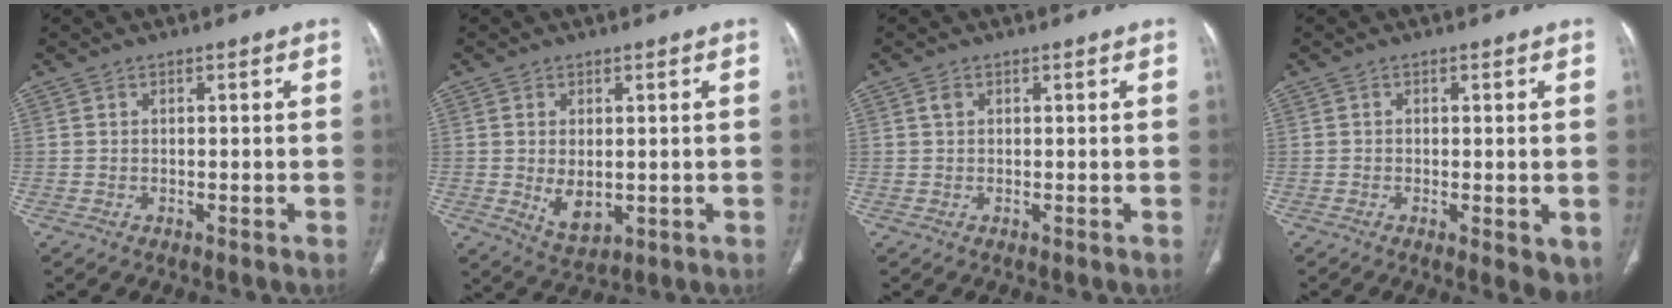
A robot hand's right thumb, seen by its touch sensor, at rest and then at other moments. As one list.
[{"total": 5.7, "force": [-0.4, 3.5, 4.6], "torque": [-0.073, -0.013, 0.010]}, {"total": 0.9, "force": [0.4, 0.6, 0.6], "torque": [-0.011, 0.003, 0.007]}, {"total": 4.3, "force": [-0.9, 1.6, 3.8], "torque": [-0.051, -0.011, -0.012]}]